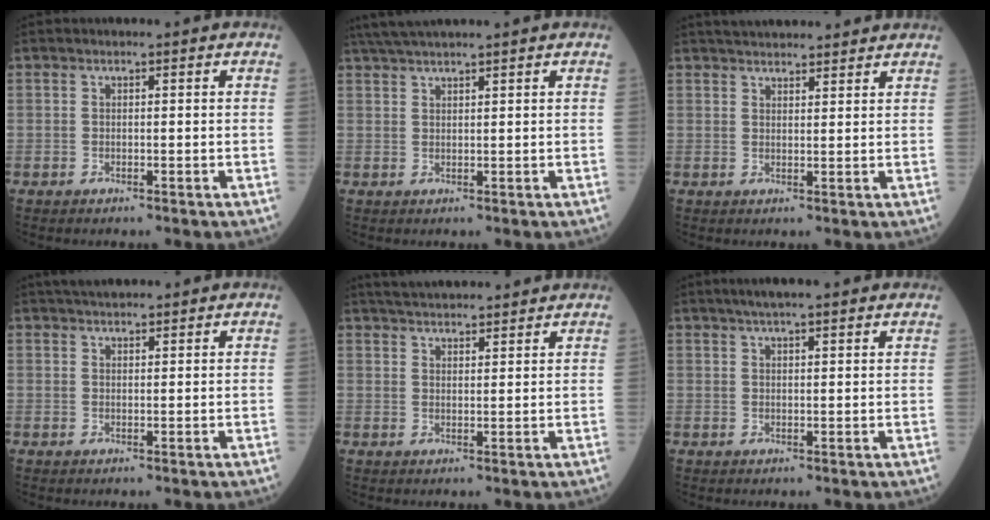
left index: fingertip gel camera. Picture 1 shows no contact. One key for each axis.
{"total": 5.7, "fx": 4.9, "fy": -0.6, "fz": 2.7, "tx": -0.048, "ty": 0.033, "tz": 0.092}
{"total": 10.0, "fx": 9.2, "fy": 2.0, "fz": 3.5, "tx": -0.045, "ty": 0.033, "tz": 0.125}
{"total": 5.0, "fx": 4.5, "fy": 1.0, "fz": 2.0, "tx": -0.031, "ty": 0.033, "tz": 0.072}
{"total": 11.6, "fx": 10.7, "fy": 1.8, "fz": 4.1, "tx": -0.064, "ty": 0.034, "tz": 0.157}
{"total": 7.7, "fx": 6.2, "fy": 0.9, "fz": 4.4, "tx": -0.061, "ty": 0.033, "tz": 0.086}